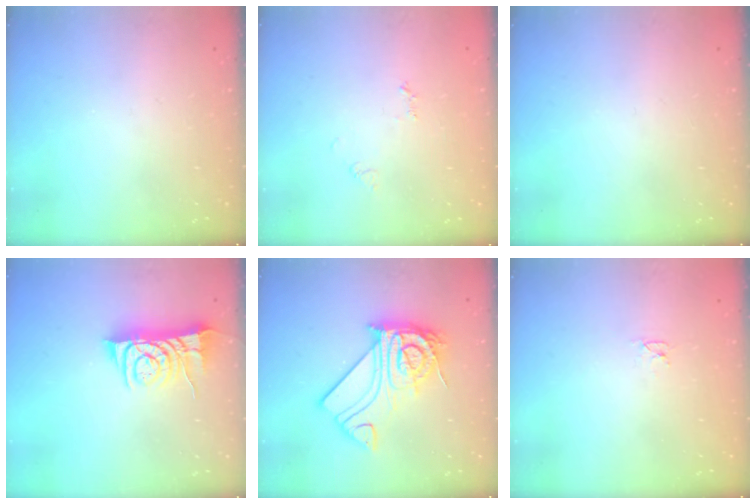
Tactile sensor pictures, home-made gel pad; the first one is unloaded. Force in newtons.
{"total": 4.1, "press": 4.0, "slide": 0.4}
{"total": 0.0}
{"total": 7.7, "press": 7.6, "slide": 1.1}
{"total": 21.6, "press": 21.6, "slide": 2.0}
{"total": 2.6, "press": 2.6, "slide": 0.3}